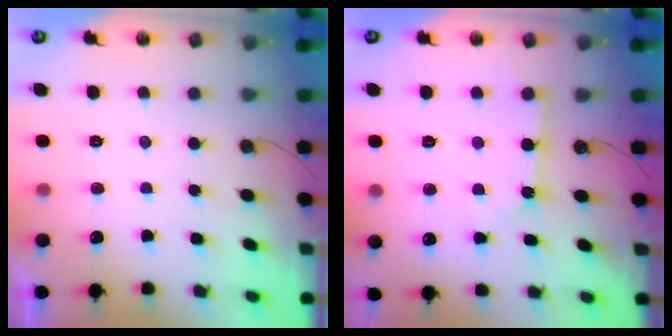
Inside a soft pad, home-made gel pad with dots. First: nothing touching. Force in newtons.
{"total": 2.8, "press": 2.8, "slide": 0.1}